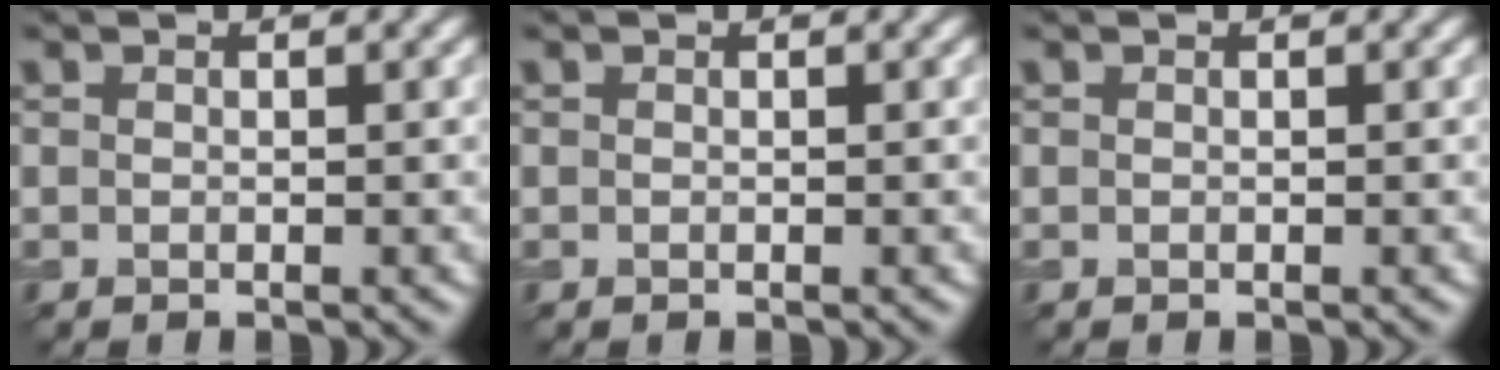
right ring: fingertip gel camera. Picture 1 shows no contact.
{"total": 0.0}
{"total": 0.0}